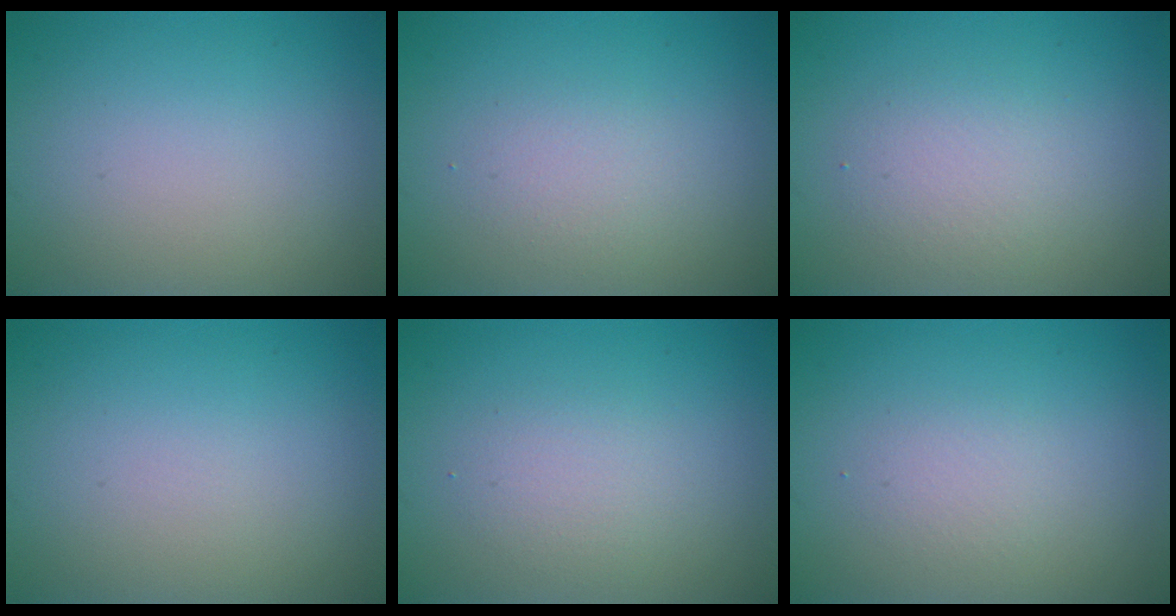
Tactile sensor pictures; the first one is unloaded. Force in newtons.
{"total": 1.6, "press": 1.6, "slide": 0.1}
{"total": 2.5, "press": 2.5, "slide": 0.3}
{"total": 0.0}
{"total": 1.7, "press": 1.7, "slide": 0.0}
{"total": 1.4, "press": 1.4, "slide": 0.1}